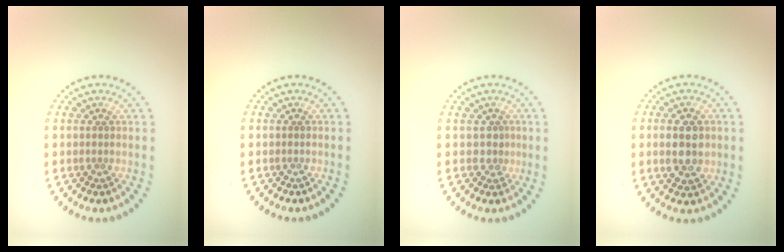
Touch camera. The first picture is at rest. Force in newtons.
{"total": 0.0}
{"total": 1.0, "press": 0.5, "slide": 0.8}
{"total": 3.8, "press": 3.8, "slide": 0.3}